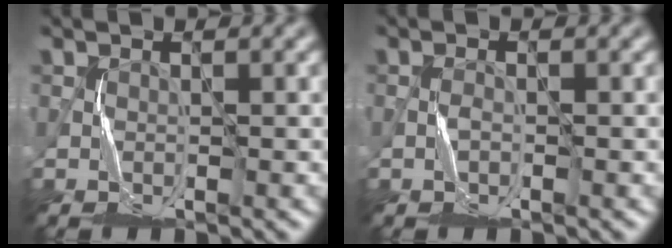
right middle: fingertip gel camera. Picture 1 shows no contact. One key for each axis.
{"total": 0.6, "fx": -0.4, "fy": 0.1, "fz": 0.5, "tx": -0.013, "ty": 0.003, "tz": -0.011}